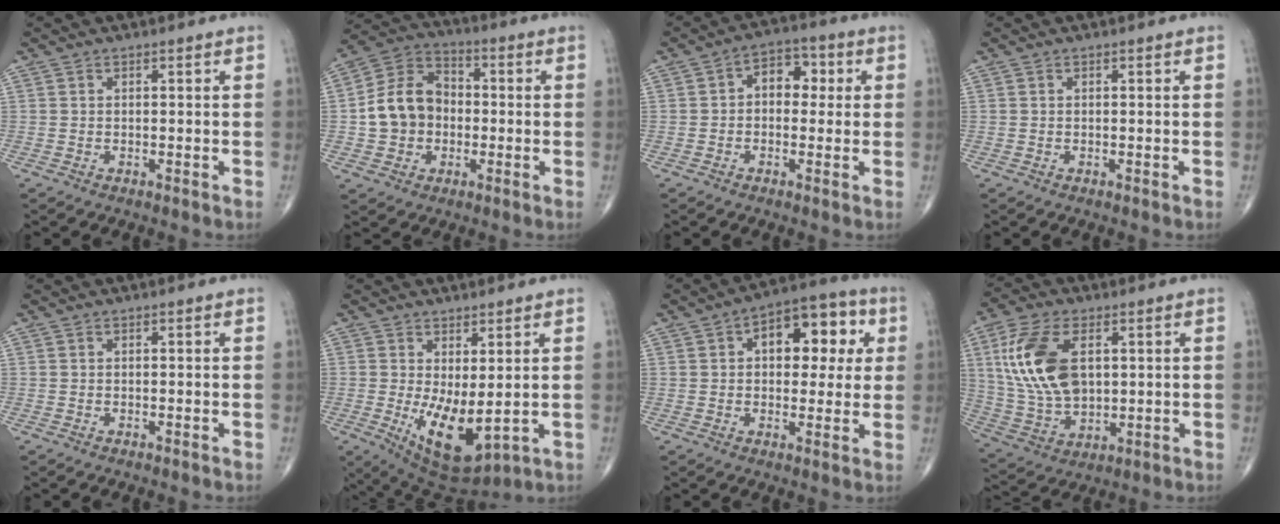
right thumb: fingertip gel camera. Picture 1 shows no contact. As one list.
[{"total": 12.0, "force": [-1.0, 9.8, 6.8], "torque": [-0.101, 0.033, -0.028]}, {"total": 7.0, "force": [0.8, 4.9, 4.9], "torque": [-0.033, 0.024, 0.002]}, {"total": 0.0}, {"total": 0.0}, {"total": 10.7, "force": [-0.6, 4.7, 9.6], "torque": [-0.149, -0.025, 0.013]}, {"total": 14.0, "force": [3.6, 8.1, 10.9], "torque": [-0.101, 0.021, 0.045]}, {"total": 16.4, "force": [3.8, 9.4, 12.8], "torque": [-0.254, -0.006, 0.082]}]